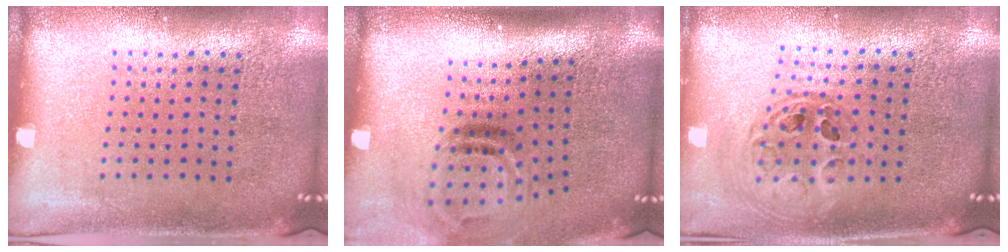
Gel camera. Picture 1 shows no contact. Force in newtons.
{"total": 2.1, "press": 1.3, "slide": 1.7}
{"total": 0.8, "press": 0.7, "slide": 0.2}